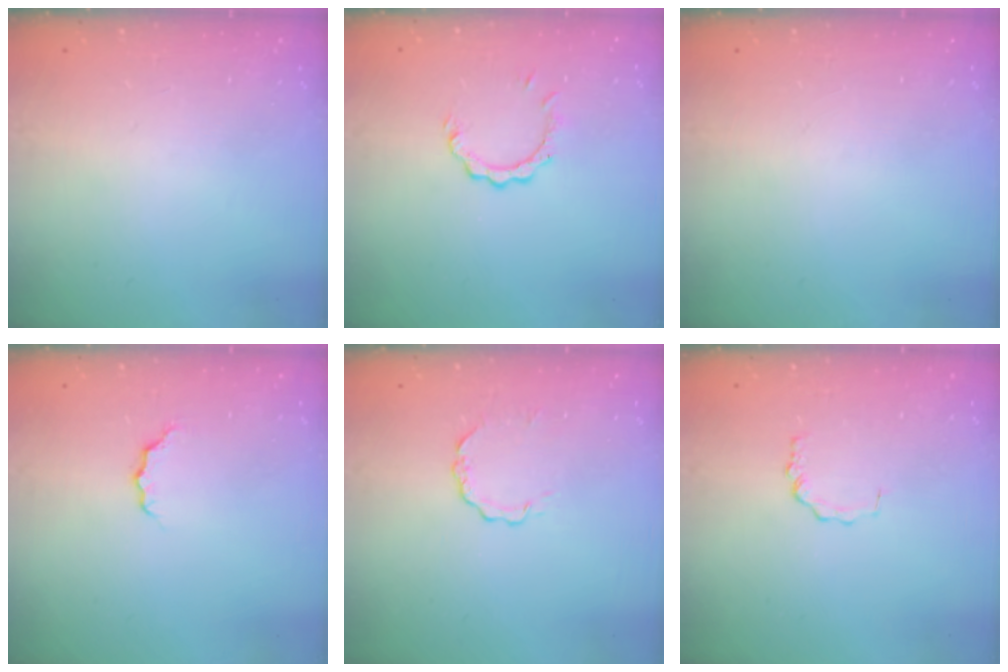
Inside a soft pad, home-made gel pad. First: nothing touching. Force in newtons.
{"total": 3.5, "press": 3.5, "slide": 0.4}
{"total": 0.0}
{"total": 3.5, "press": 3.5, "slide": 0.5}
{"total": 2.7, "press": 2.7, "slide": 0.3}
{"total": 2.1, "press": 2.1, "slide": 0.3}